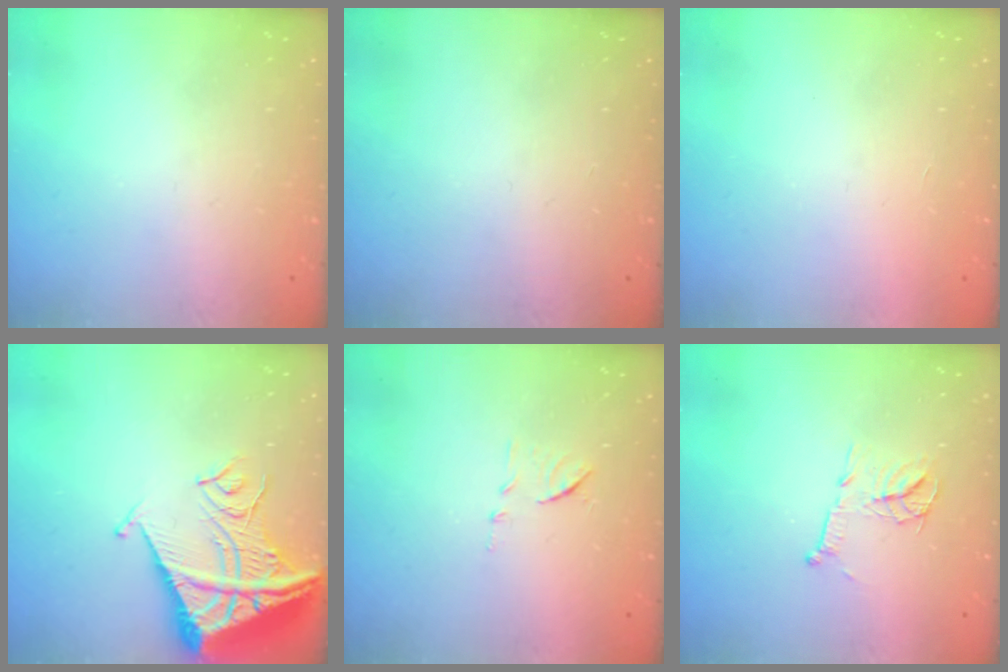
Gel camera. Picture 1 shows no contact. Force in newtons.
{"total": 0.0}
{"total": 1.6, "press": 1.6, "slide": 0.1}
{"total": 16.6, "press": 16.4, "slide": 2.0}
{"total": 8.2, "press": 8.2, "slide": 0.2}
{"total": 11.7, "press": 11.7, "slide": 0.7}